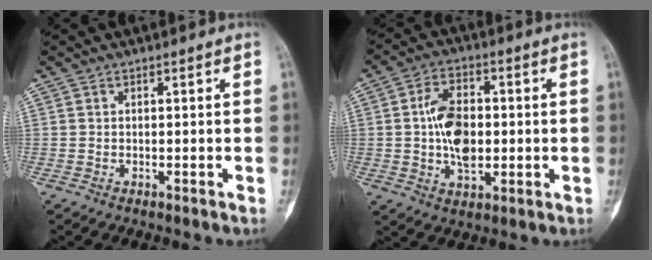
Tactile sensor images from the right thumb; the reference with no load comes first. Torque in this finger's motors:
{"motor_torque": [1.23, 1.49, 0.92, -0.29, 0.33]}